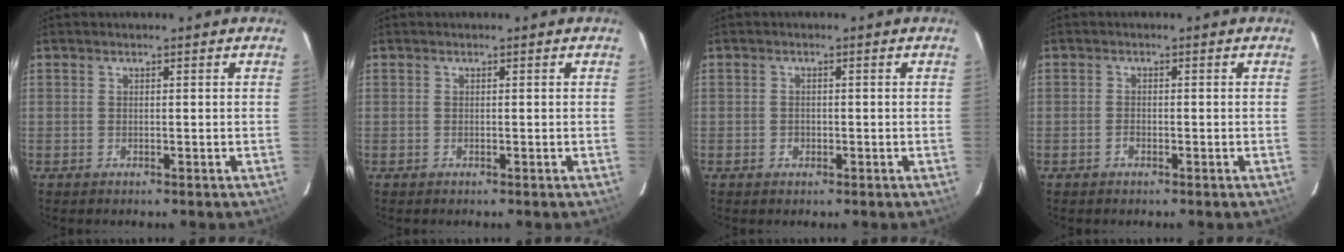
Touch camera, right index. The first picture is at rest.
{"total": 0.0}
{"total": 1.3, "force": [-0.5, 1.1, 0.4], "torque": [-0.007, 0.000, -0.007]}
{"total": 1.1, "force": [-0.7, 0.6, 0.6], "torque": [-0.011, 0.002, -0.014]}